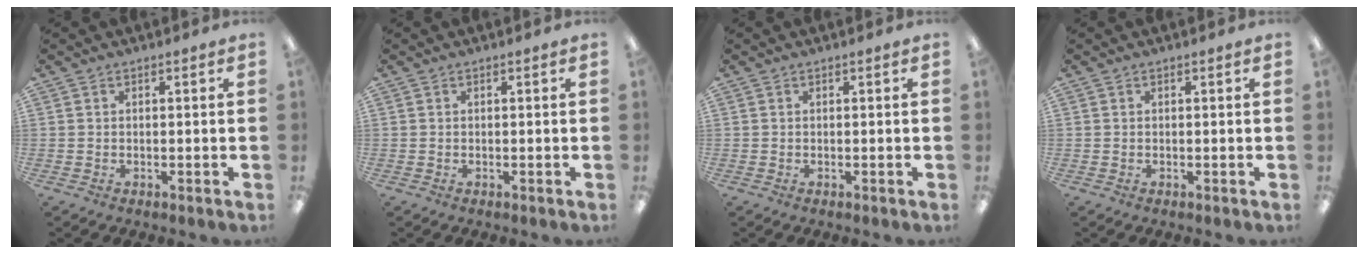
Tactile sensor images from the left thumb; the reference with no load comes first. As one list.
[{"total": 0.0}, {"total": 0.0}, {"total": 0.0}]